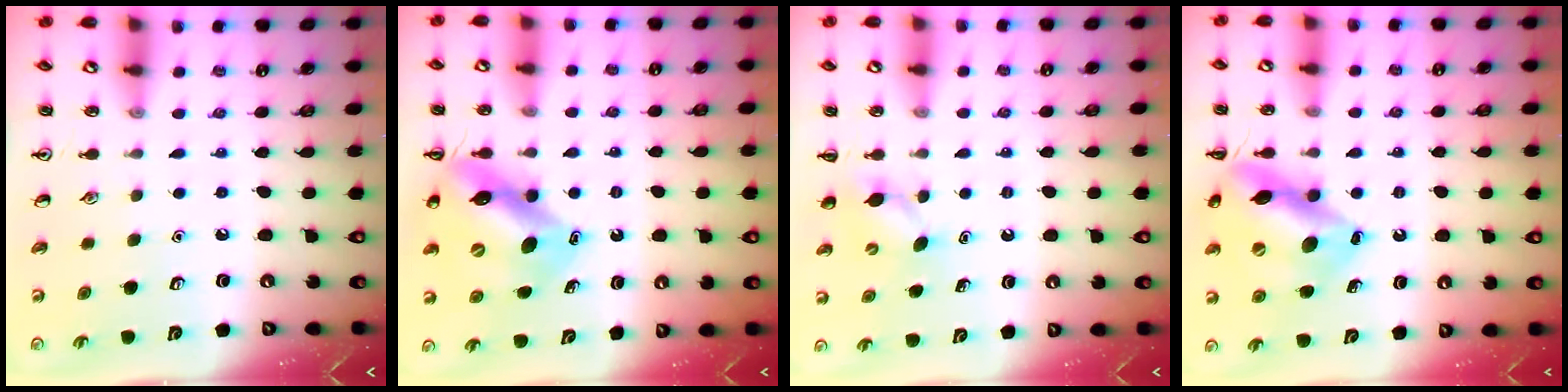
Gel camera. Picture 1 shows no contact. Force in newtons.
{"total": 11.8, "press": 11.3, "slide": 3.3}
{"total": 4.6, "press": 4.4, "slide": 1.3}
{"total": 15.2, "press": 15.0, "slide": 2.2}